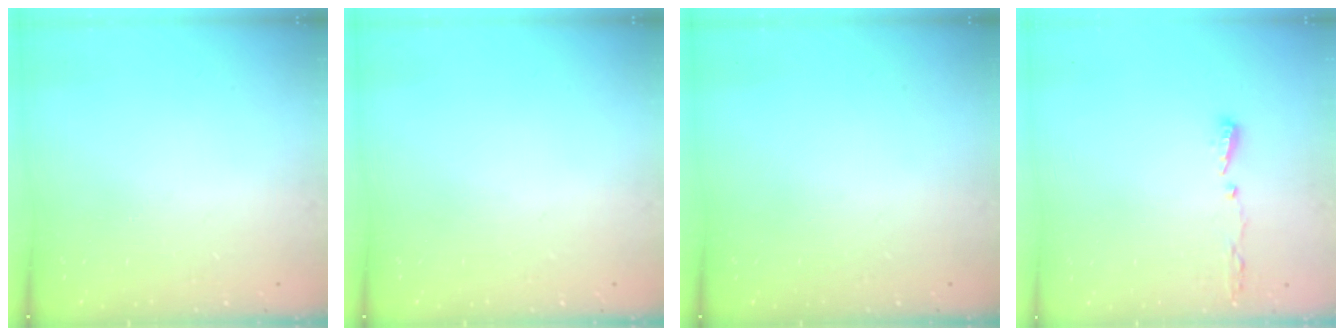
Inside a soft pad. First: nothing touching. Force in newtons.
{"total": 0.0}
{"total": 0.0}
{"total": 4.9, "press": 4.8, "slide": 1.2}